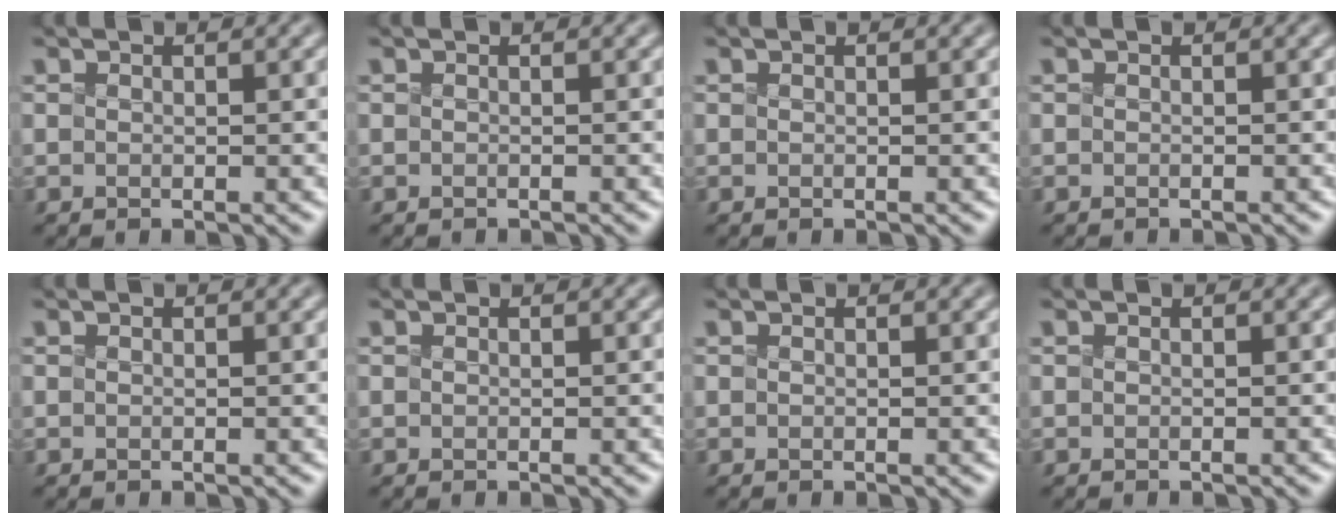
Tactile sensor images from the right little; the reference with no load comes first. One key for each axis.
{"total": 0.7, "fx": -0.7, "fy": 0.0, "fz": 0.1, "tx": 0.003, "ty": -0.002, "tz": -0.011}
{"total": 0.0}
{"total": 0.7, "fx": -0.6, "fy": 0.1, "fz": 0.1, "tx": 0.003, "ty": -0.002, "tz": -0.011}
{"total": 0.0}
{"total": 0.0}
{"total": 0.0}
{"total": 0.0}